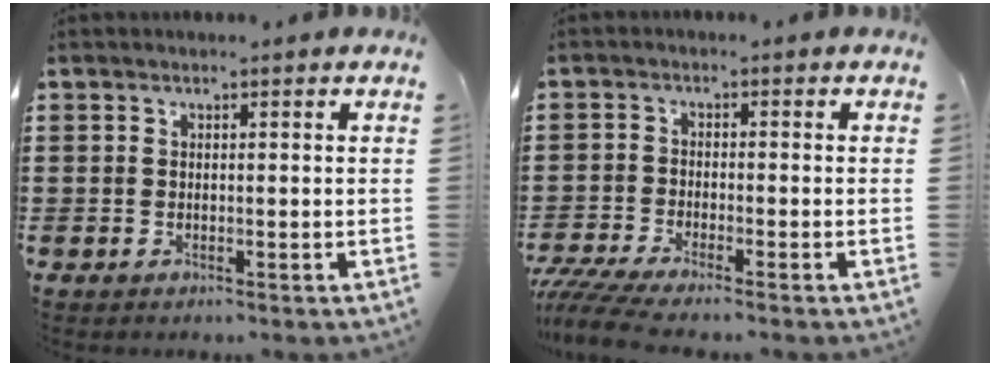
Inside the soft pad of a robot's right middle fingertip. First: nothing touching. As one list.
[{"total": 3.7, "force": [-3.3, 0.0, 1.7], "torque": [-0.050, -0.016, -0.071]}]